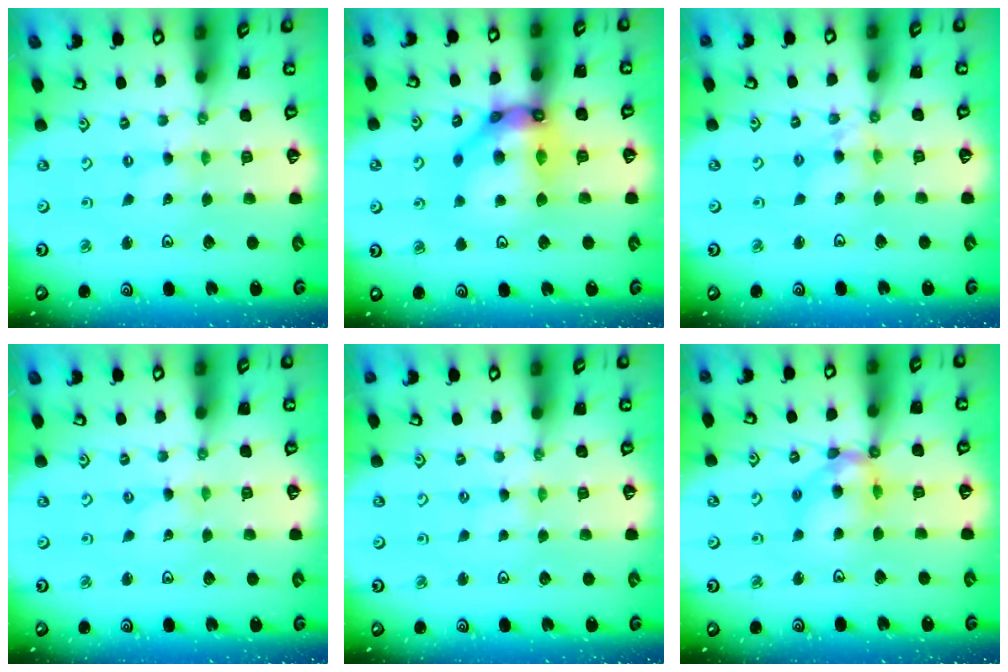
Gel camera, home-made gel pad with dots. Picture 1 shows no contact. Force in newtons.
{"total": 16.3, "press": 16.3, "slide": 1.3}
{"total": 5.9, "press": 5.9, "slide": 0.7}
{"total": 0.0}
{"total": 1.1, "press": 1.1, "slide": 0.2}
{"total": 12.3, "press": 12.3, "slide": 1.3}